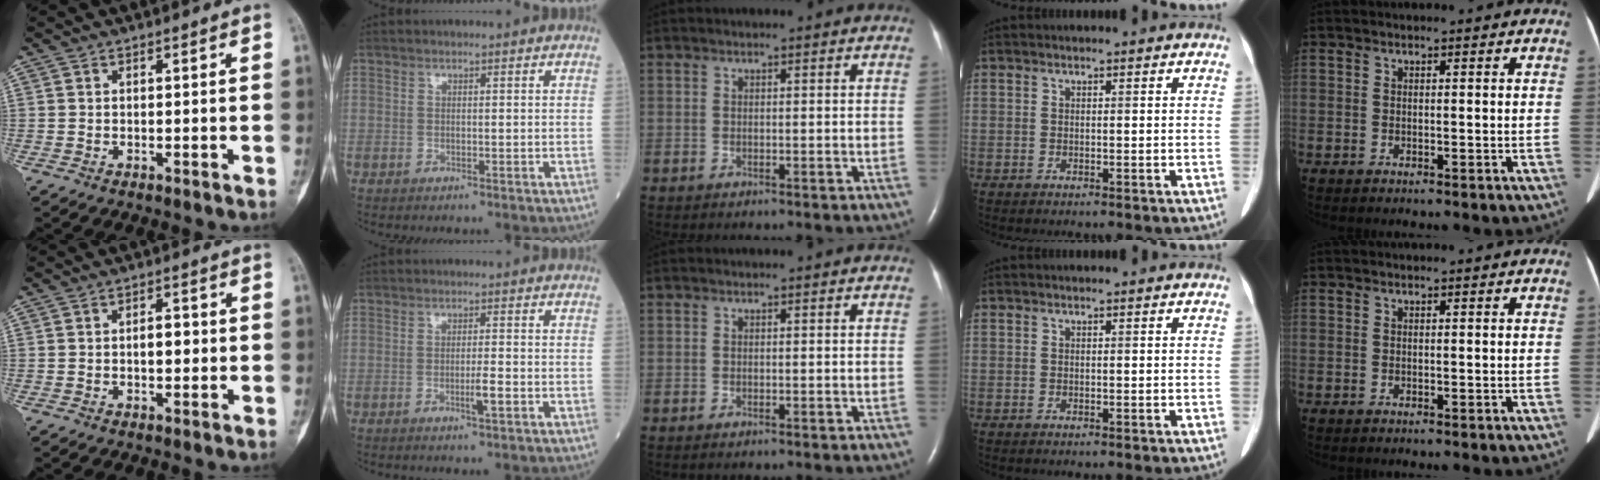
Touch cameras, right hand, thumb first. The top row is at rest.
{"thumb": {"total": 3.2, "force": [-0.1, 1.8, 2.6], "torque": [-0.028, 0.008, -0.003]}, "index": {"total": 2.4, "force": [-0.9, 0.0, 2.3], "torque": [-0.041, -0.002, -0.013]}}